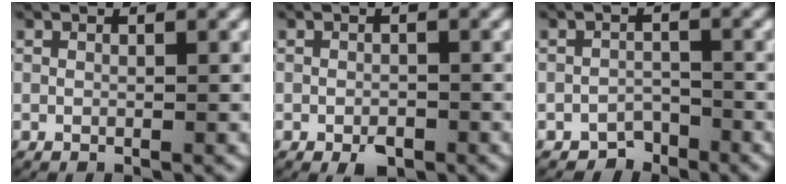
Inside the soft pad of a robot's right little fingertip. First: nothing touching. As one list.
[{"total": 1.5, "force": [-1.1, 0.7, 0.8], "torque": [-0.008, -0.005, -0.017]}, {"total": 2.6, "force": [-2.3, 1.3, -0.1], "torque": [0.013, -0.007, -0.044]}]